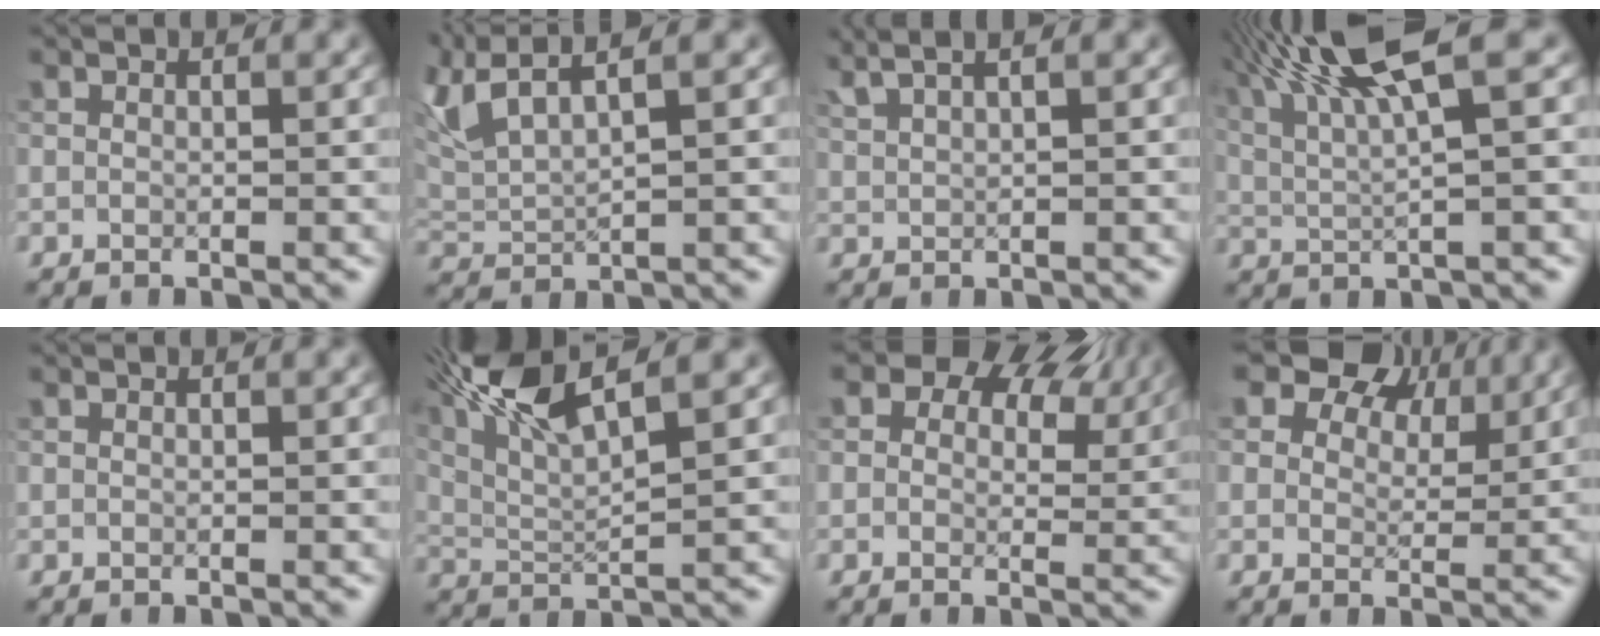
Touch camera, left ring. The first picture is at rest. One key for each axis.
{"total": 5.7, "fx": 3.8, "fy": 1.6, "fz": 3.9, "tx": -0.104, "ty": 0.021, "tz": 0.074}
{"total": 2.6, "fx": 2.0, "fy": 0.5, "fz": 1.6, "tx": -0.032, "ty": 0.006, "tz": 0.035}
{"total": 8.2, "fx": 4.2, "fy": 1.5, "fz": 6.9, "tx": -0.123, "ty": 0.020, "tz": 0.078}
{"total": 0.0}
{"total": 8.6, "fx": 5.6, "fy": 1.8, "fz": 6.3, "tx": -0.127, "ty": 0.022, "tz": 0.105}
{"total": 9.6, "fx": 5.1, "fy": 5.8, "fz": 5.8, "tx": -0.067, "ty": 0.022, "tz": 0.066}
{"total": 7.6, "fx": 5.4, "fy": 3.9, "fz": 3.6, "tx": -0.061, "ty": 0.008, "tz": 0.071}